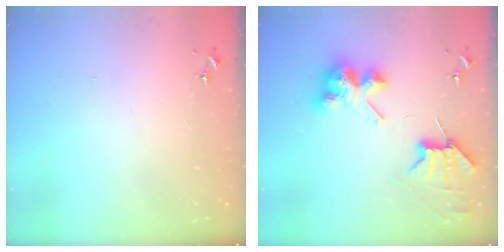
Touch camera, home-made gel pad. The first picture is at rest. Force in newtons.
{"total": 8.2, "press": 8.1, "slide": 1.2}